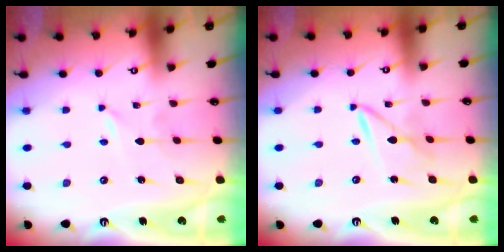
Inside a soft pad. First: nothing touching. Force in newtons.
{"total": 5.3, "press": 5.3, "slide": 0.5}